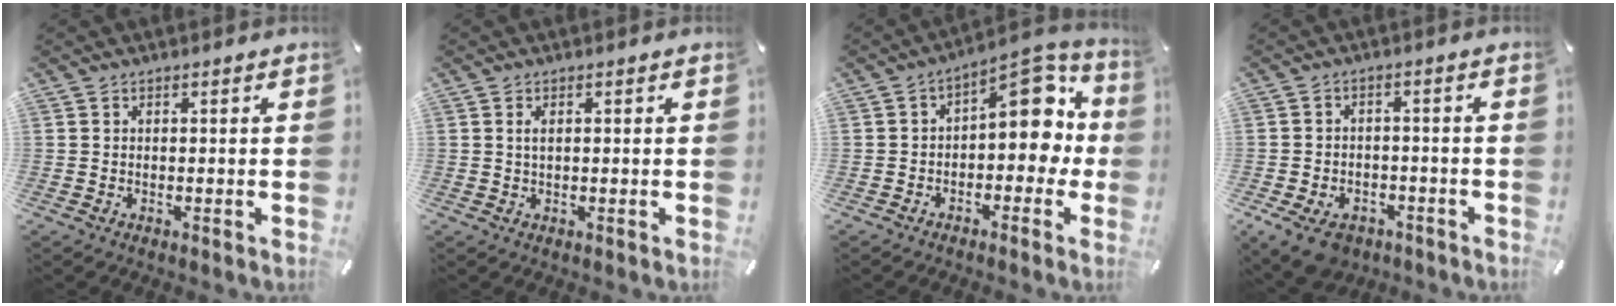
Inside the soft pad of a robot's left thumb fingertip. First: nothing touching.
{"total": 1.4, "force": [0.3, 0.5, 1.2], "torque": [-0.025, 0.002, 0.004]}
{"total": 12.3, "force": [3.7, 7.1, 9.3], "torque": [-0.107, -0.039, 0.062]}
{"total": 7.6, "force": [-4.7, 4.8, 3.7], "torque": [-0.075, 0.024, -0.084]}